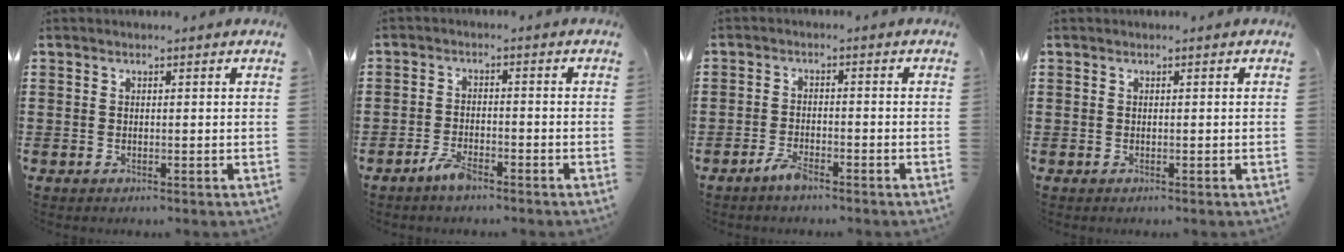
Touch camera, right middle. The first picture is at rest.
{"total": 3.2, "force": [-2.7, 1.1, 1.4], "torque": [-0.033, 0.006, -0.053]}
{"total": 2.8, "force": [-2.4, 0.7, 1.3], "torque": [-0.029, 0.004, -0.047]}
{"total": 0.0}